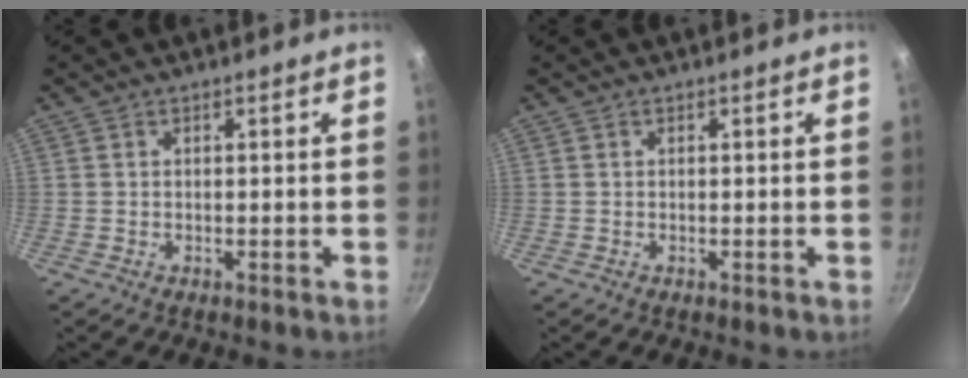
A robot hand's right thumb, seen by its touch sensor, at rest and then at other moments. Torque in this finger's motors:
{"motor_torque": [-0.01, 0.01, 0.00, 0.00, 0.03]}